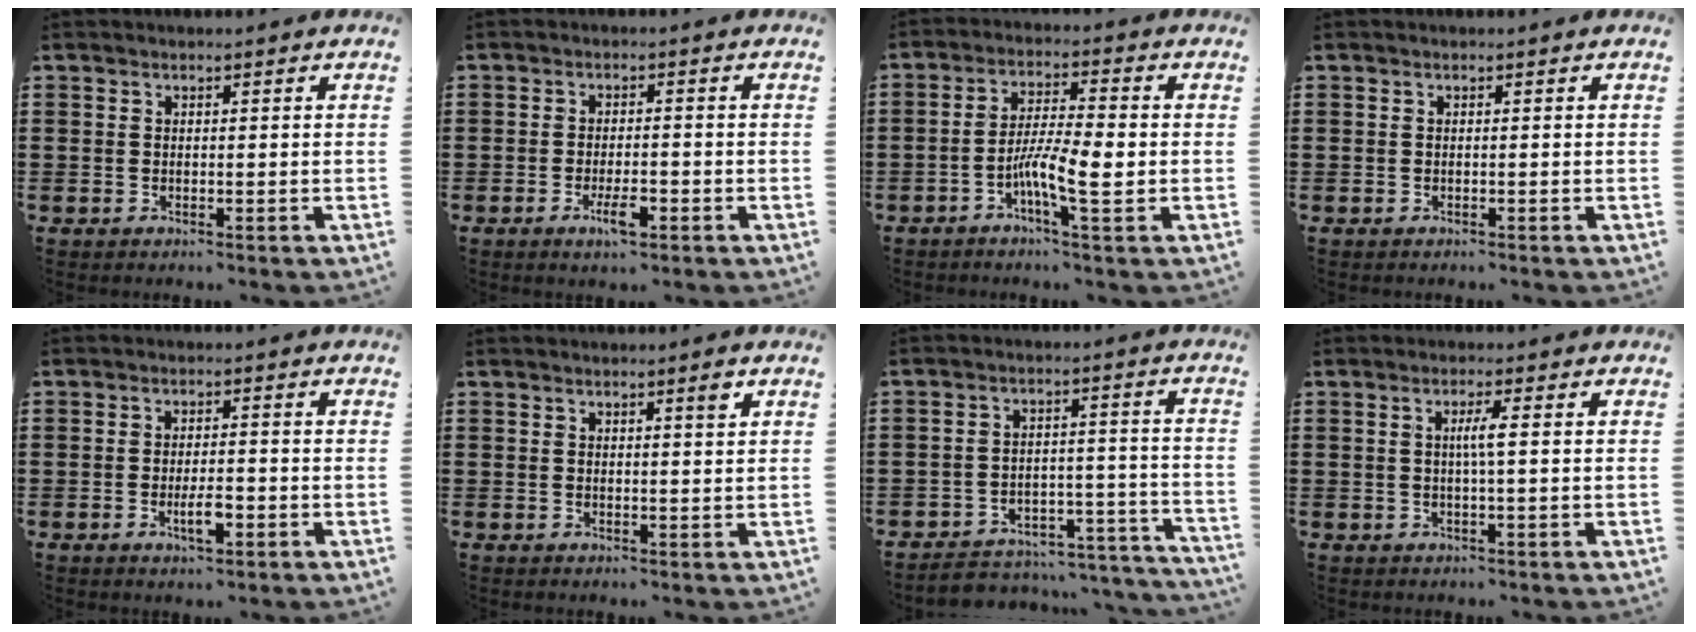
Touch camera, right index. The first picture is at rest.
{"total": 3.9, "force": [-1.9, 1.1, 3.3], "torque": [-0.067, -0.002, -0.036]}
{"total": 7.4, "force": [-2.2, 1.0, 7.0], "torque": [-0.138, -0.008, -0.045]}
{"total": 0.0}
{"total": 4.1, "force": [-1.5, 1.2, 3.6], "torque": [-0.075, -0.001, -0.031]}
{"total": 1.9, "force": [1.2, 0.0, 1.5], "torque": [-0.021, -0.002, 0.018]}
{"total": 3.8, "force": [-3.6, 1.0, 0.7], "torque": [-0.017, 0.003, -0.075]}
{"total": 2.6, "force": [0.1, -0.1, 2.6], "torque": [-0.048, -0.002, -0.002]}